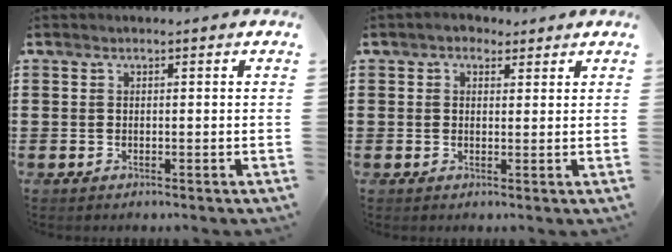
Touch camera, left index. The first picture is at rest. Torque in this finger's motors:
{"motor_torque": [0.38, 0.39, -0.01, 0.01]}